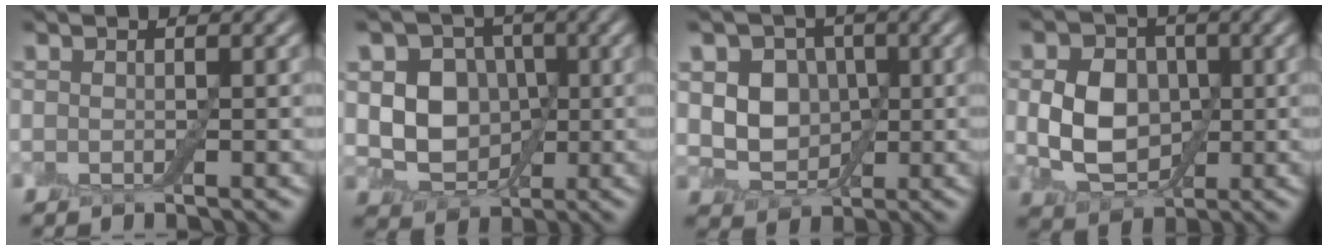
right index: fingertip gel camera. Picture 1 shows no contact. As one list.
[{"total": 6.2, "force": [0.4, 5.3, 3.2], "torque": [-0.039, 0.003, -0.007]}, {"total": 5.5, "force": [0.7, 4.6, 2.9], "torque": [-0.033, 0.007, -0.005]}, {"total": 5.5, "force": [0.0, 4.2, 3.6], "torque": [-0.070, -0.002, 0.001]}]